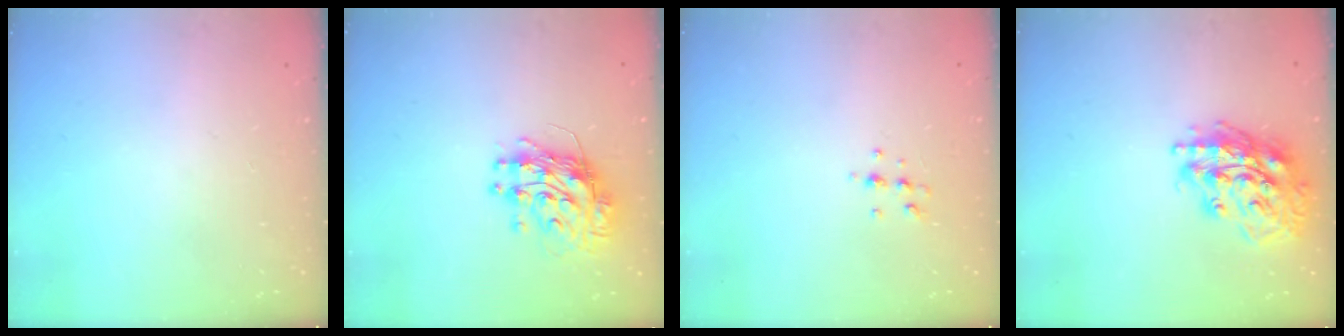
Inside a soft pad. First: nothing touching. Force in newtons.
{"total": 11.5, "press": 11.4, "slide": 1.3}
{"total": 5.4, "press": 5.3, "slide": 1.1}
{"total": 18.0, "press": 17.9, "slide": 2.1}